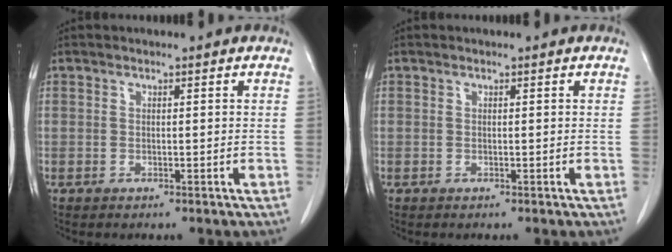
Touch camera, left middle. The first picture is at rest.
{"total": 0.0}